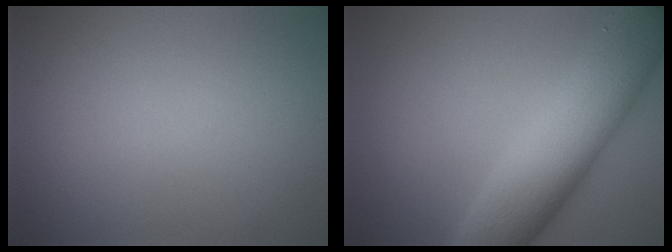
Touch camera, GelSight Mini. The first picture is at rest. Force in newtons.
{"total": 9.9, "press": 9.9, "slide": 0.0}